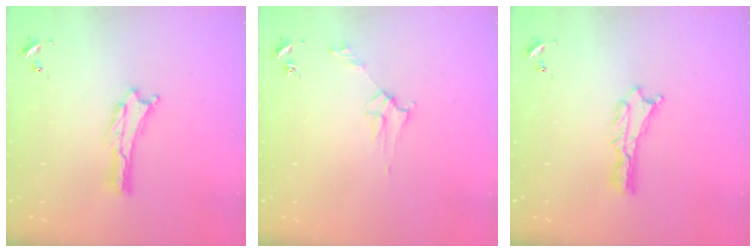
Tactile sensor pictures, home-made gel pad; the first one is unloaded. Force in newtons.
{"total": 2.8, "press": 2.8, "slide": 0.3}
{"total": 0.7, "press": 0.7, "slide": 0.1}